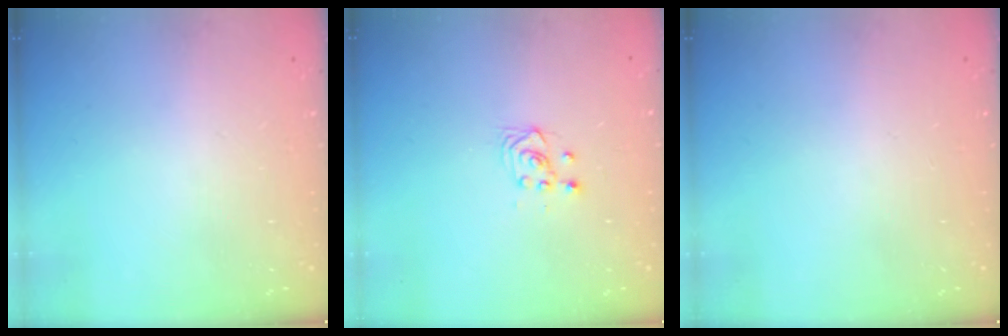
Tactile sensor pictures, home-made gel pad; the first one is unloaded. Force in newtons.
{"total": 3.6, "press": 3.4, "slide": 1.4}
{"total": 0.0}